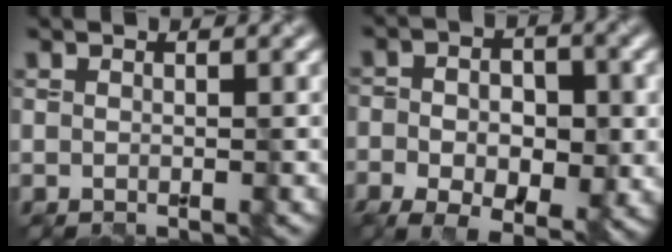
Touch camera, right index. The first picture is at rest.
{"total": 7.3, "force": [-2.4, 4.0, 5.6], "torque": [-0.084, -0.001, -0.033]}